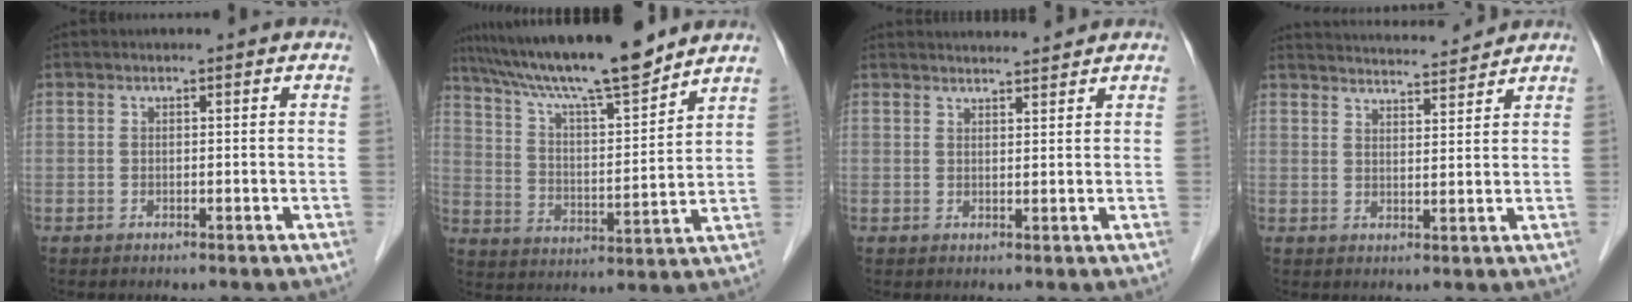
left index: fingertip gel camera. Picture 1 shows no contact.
{"total": 16.1, "force": [13.9, 0.5, 8.2], "torque": [-0.143, 0.006, 0.233]}
{"total": 4.7, "force": [4.6, 0.1, 0.7], "torque": [-0.013, 0.017, 0.062]}
{"total": 9.9, "force": [9.6, 0.3, 2.1], "torque": [-0.034, 0.012, 0.137]}